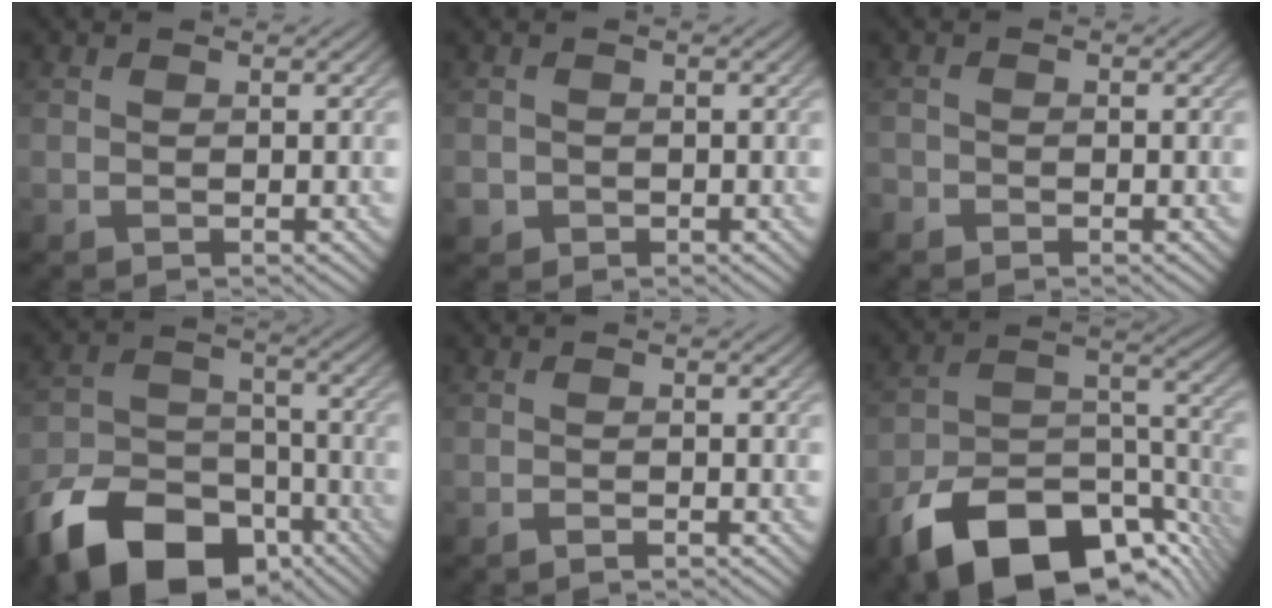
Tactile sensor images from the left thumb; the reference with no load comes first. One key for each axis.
{"total": 2.0, "fx": -1.0, "fy": 1.7, "fz": 0.4, "tx": -0.007, "ty": -0.009, "tz": -0.022}
{"total": 1.2, "fx": -1.0, "fy": 0.7, "fz": 0.0, "tx": 0.001, "ty": 0.000, "tz": -0.023}
{"total": 16.3, "fx": -10.3, "fy": 9.6, "fz": 8.1, "tx": -0.194, "ty": -0.041, "tz": -0.177}
{"total": 1.1, "fx": -1.0, "fy": 0.0, "fz": 0.5, "tx": -0.008, "ty": 0.001, "tz": -0.019}
{"total": 16.3, "fx": -10.6, "fy": 7.8, "fz": 9.6, "tx": -0.185, "ty": -0.029, "tz": -0.182}